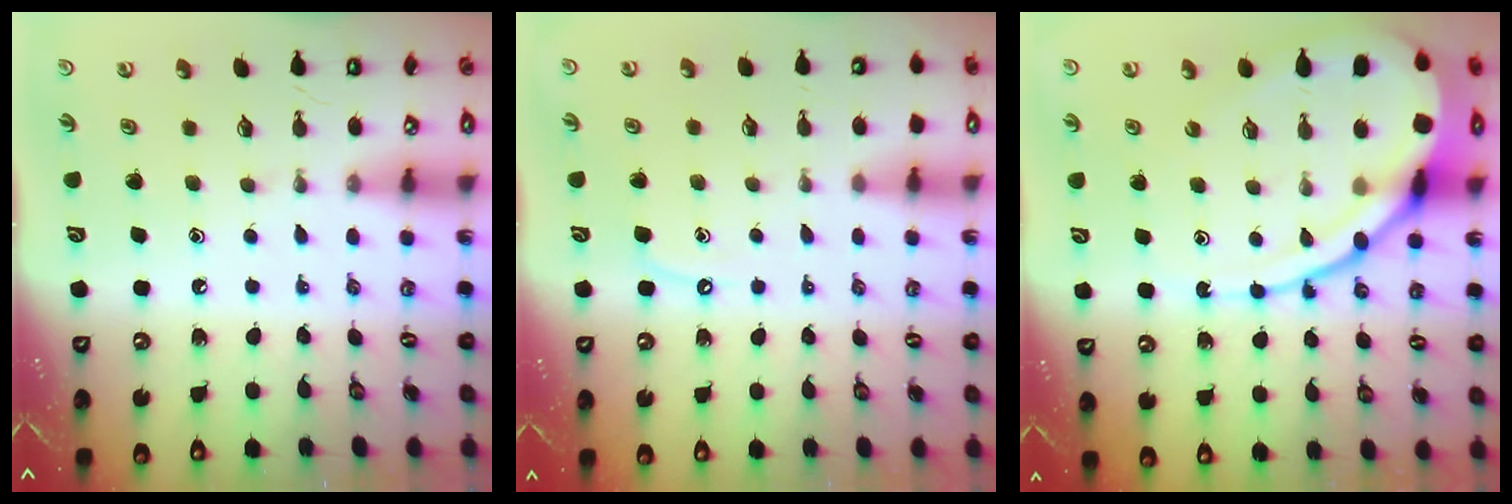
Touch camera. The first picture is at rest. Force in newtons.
{"total": 4.4, "press": 4.3, "slide": 0.6}
{"total": 16.9, "press": 16.8, "slide": 1.5}